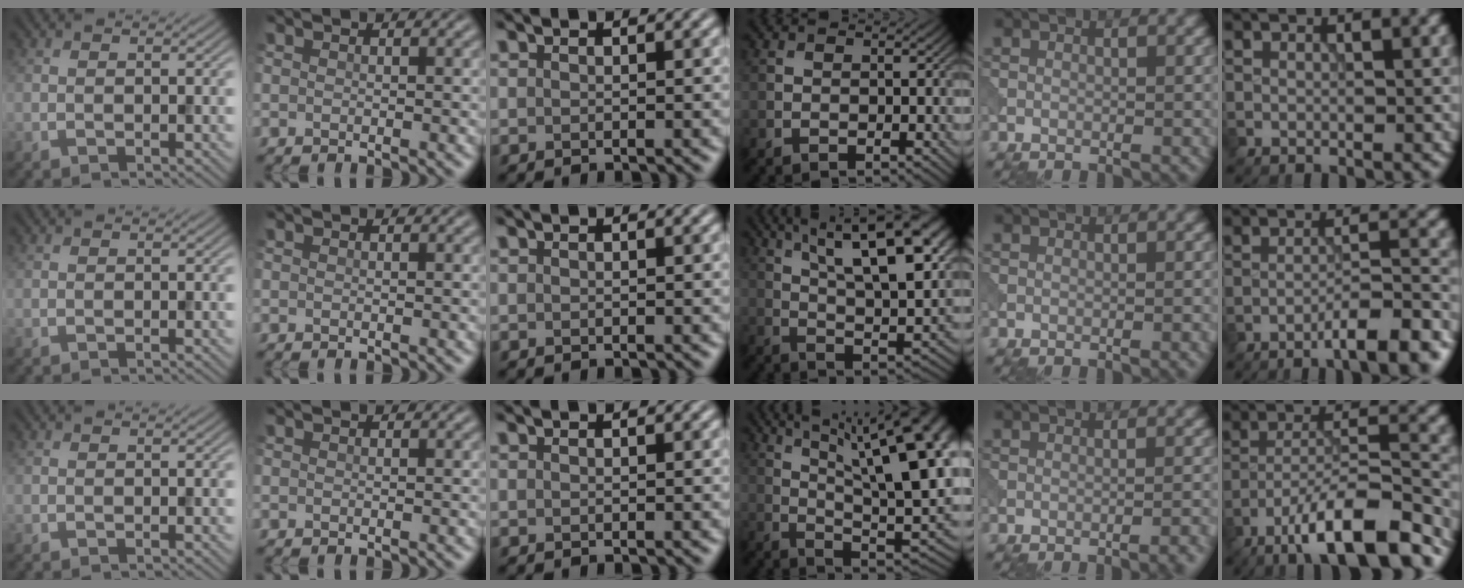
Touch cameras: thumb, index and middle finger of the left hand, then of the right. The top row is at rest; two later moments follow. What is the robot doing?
{"motion": "pour", "object": "beaker"}